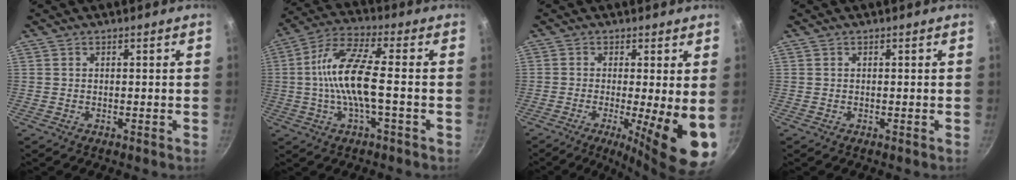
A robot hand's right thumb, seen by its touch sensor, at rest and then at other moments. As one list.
[{"total": 12.2, "force": [-1.1, 3.2, 11.7], "torque": [-0.236, 0.027, -0.032]}, {"total": 12.3, "force": [-2.3, 2.2, 11.9], "torque": [-0.166, -0.018, -0.031]}, {"total": 0.0}]